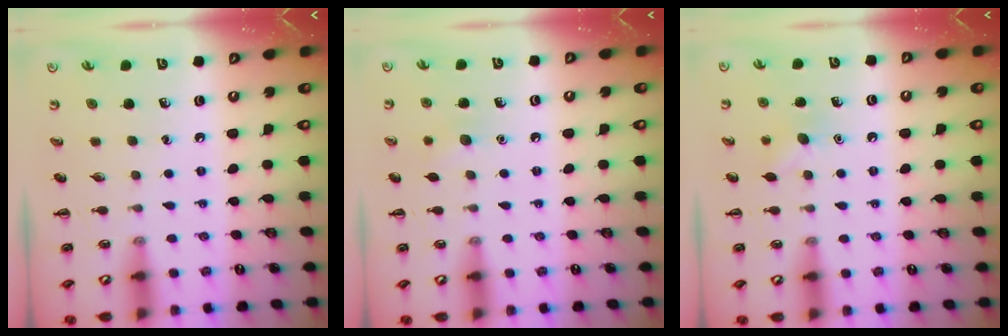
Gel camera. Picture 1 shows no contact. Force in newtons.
{"total": 5.7, "press": 5.6, "slide": 1.2}
{"total": 6.2, "press": 6.0, "slide": 1.5}